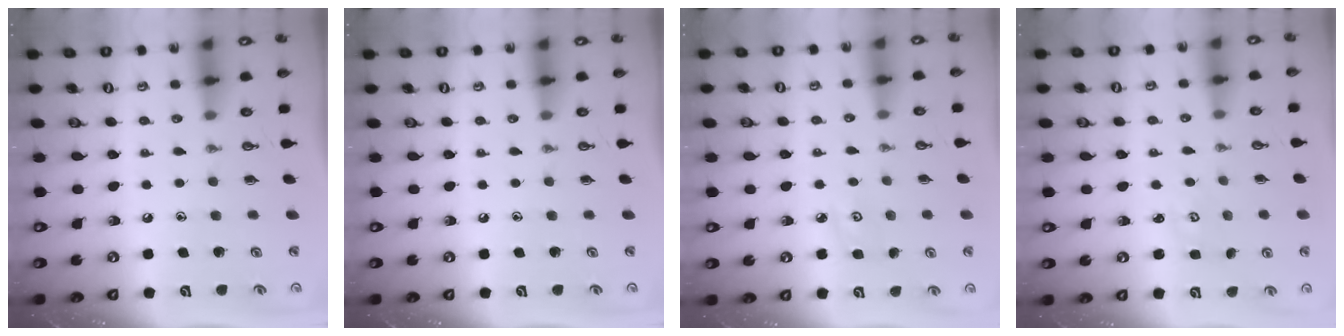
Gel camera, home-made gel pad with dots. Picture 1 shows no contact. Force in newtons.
{"total": 0.0}
{"total": 3.7, "press": 3.6, "slide": 0.4}
{"total": 2.0, "press": 1.9, "slide": 0.2}